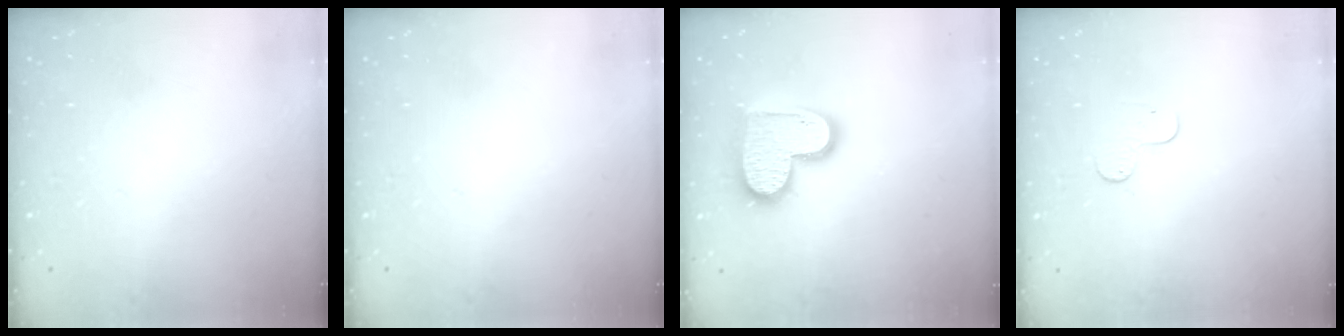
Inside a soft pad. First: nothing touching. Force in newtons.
{"total": 0.0}
{"total": 13.9, "press": 13.9, "slide": 1.2}
{"total": 4.8, "press": 4.8, "slide": 0.5}